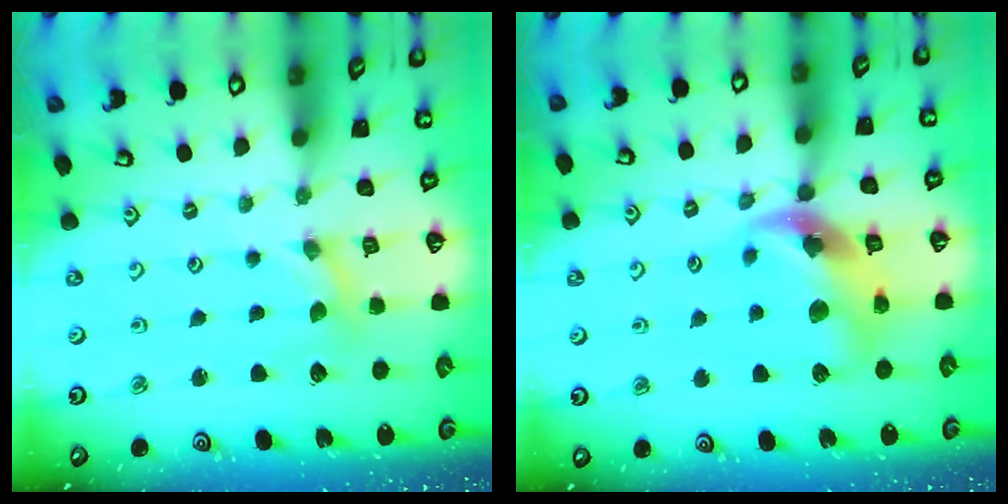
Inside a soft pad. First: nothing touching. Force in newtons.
{"total": 13.0, "press": 12.9, "slide": 1.8}